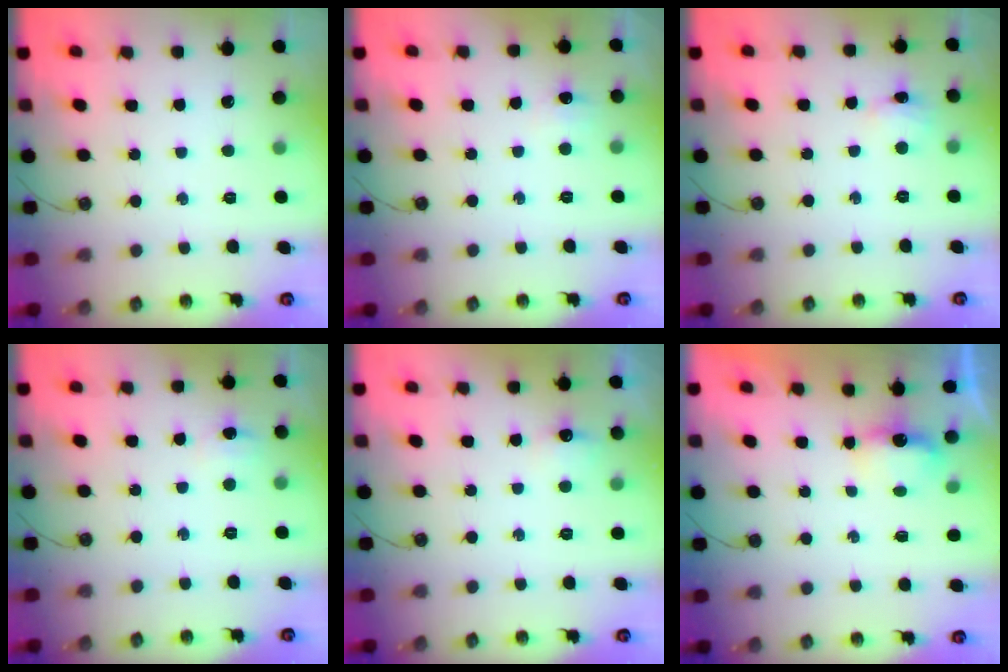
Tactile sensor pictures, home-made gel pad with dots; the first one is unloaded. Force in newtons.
{"total": 4.9, "press": 4.9, "slide": 0.7}
{"total": 2.9, "press": 2.9, "slide": 0.5}
{"total": 3.7, "press": 3.7, "slide": 0.4}
{"total": 5.3, "press": 5.3, "slide": 0.7}
{"total": 3.5, "press": 3.3, "slide": 1.0}